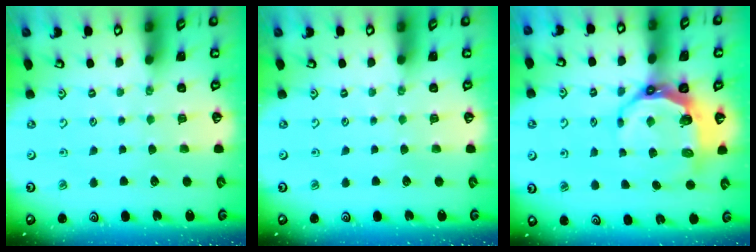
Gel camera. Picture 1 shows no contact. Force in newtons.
{"total": 0.0}
{"total": 8.2, "press": 7.2, "slide": 3.8}